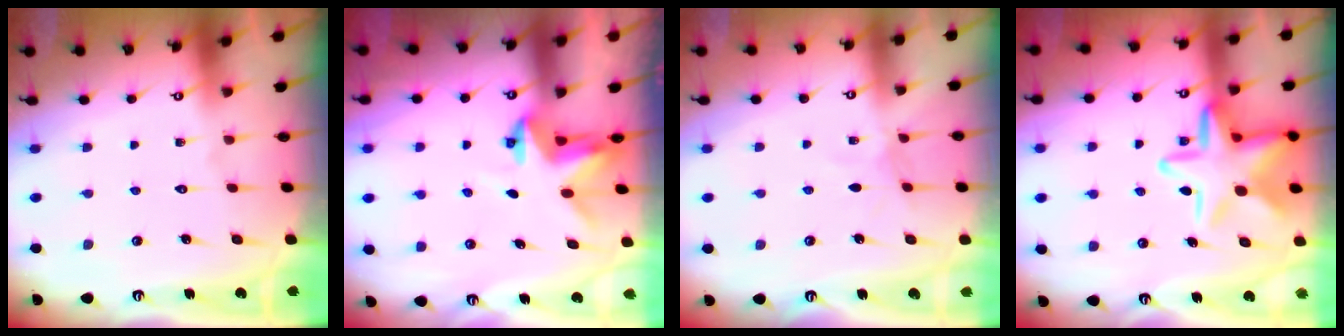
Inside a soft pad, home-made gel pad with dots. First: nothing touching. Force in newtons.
{"total": 3.0, "press": 3.0, "slide": 0.1}
{"total": 3.0, "press": 2.9, "slide": 0.4}
{"total": 15.5, "press": 15.4, "slide": 1.5}